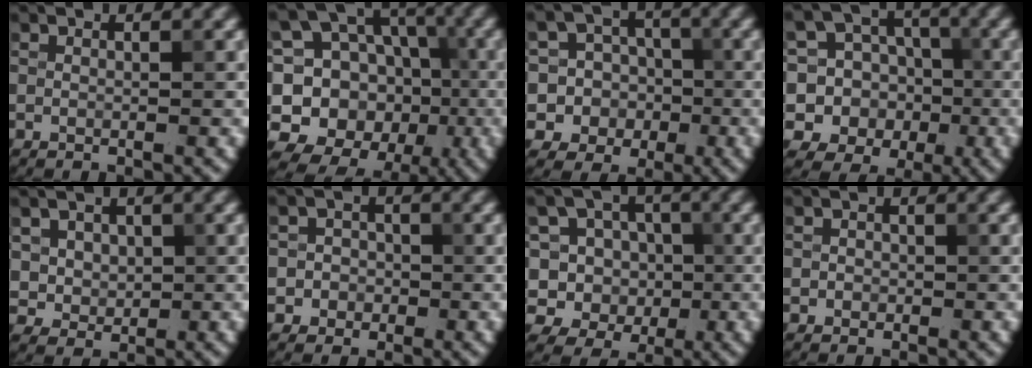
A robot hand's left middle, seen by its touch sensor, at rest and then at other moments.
{"total": 14.8, "force": [-1.7, 13.1, 6.7], "torque": [-0.164, 0.030, -0.022]}
{"total": 11.5, "force": [-1.2, 11.0, 2.8], "torque": [-0.083, 0.029, -0.042]}
{"total": 14.2, "force": [-1.9, 13.5, 4.1], "torque": [-0.131, 0.024, -0.044]}
{"total": 4.1, "force": [1.3, 3.5, 1.7], "torque": [-0.042, 0.003, 0.032]}
{"total": 3.1, "force": [-0.9, 2.9, 0.4], "torque": [0.029, 0.009, -0.034]}
{"total": 9.8, "force": [0.7, 8.9, 3.8], "torque": [-0.096, 0.061, -0.023]}
{"total": 0.9, "force": [-0.3, 0.8, 0.2], "torque": [0.010, 0.000, -0.010]}